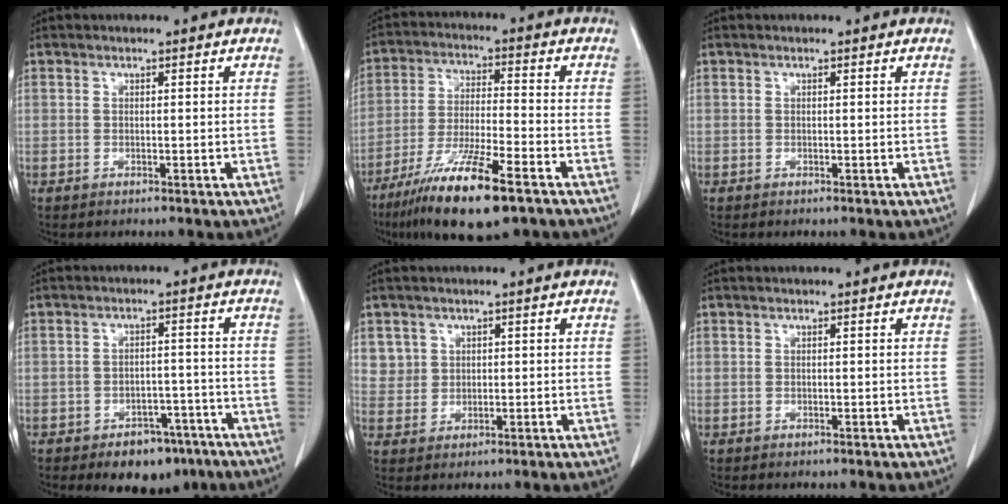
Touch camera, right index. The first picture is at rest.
{"total": 14.2, "force": [-8.9, 1.7, 10.9], "torque": [-0.211, -0.034, -0.160]}
{"total": 0.0}
{"total": 7.5, "force": [-5.2, 4.2, 3.4], "torque": [-0.036, 0.012, -0.072]}
{"total": 3.3, "force": [1.4, 3.0, -0.1], "torque": [0.019, 0.001, 0.024]}
{"total": 0.0}